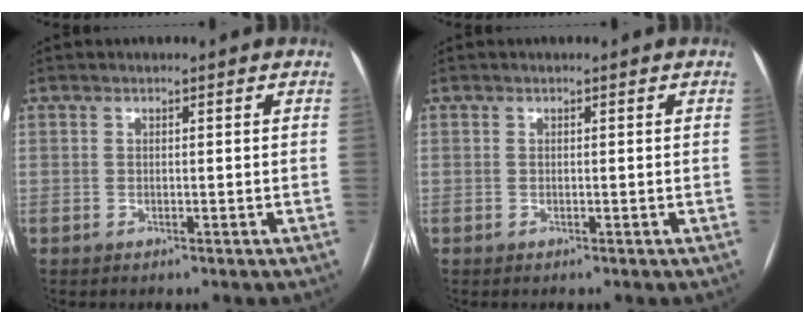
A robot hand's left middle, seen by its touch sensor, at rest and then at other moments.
{"total": 0.0}